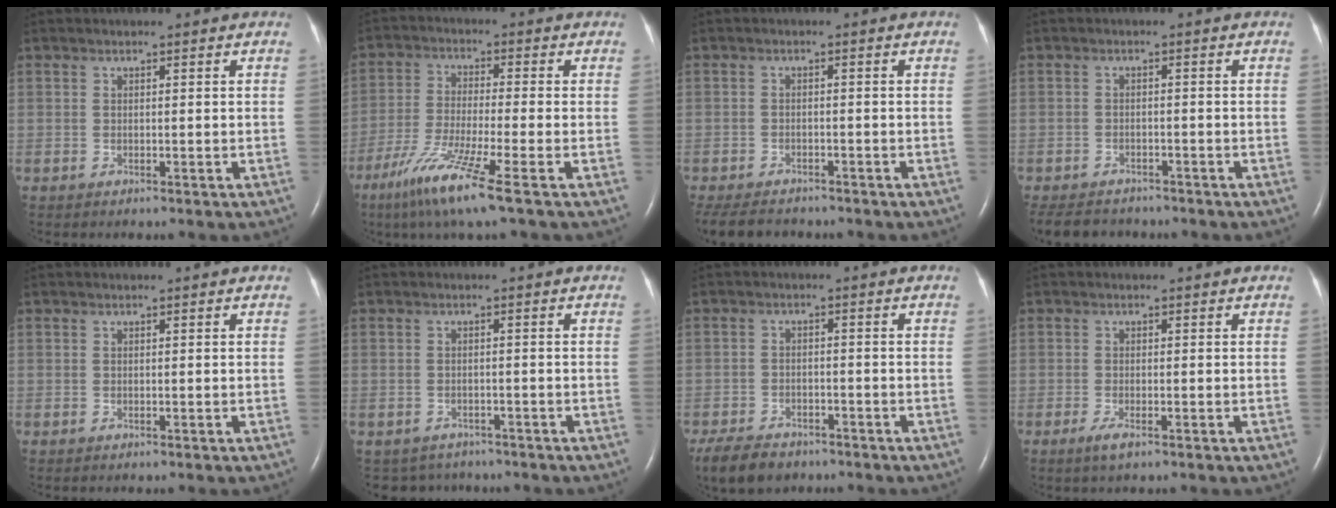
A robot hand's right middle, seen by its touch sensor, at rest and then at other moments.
{"total": 10.1, "force": [-5.8, -0.8, 8.2], "torque": [-0.164, -0.036, -0.113]}
{"total": 7.8, "force": [-6.8, 2.7, 2.8], "torque": [-0.051, -0.009, -0.099]}
{"total": 7.7, "force": [-6.8, 3.1, 2.1], "torque": [-0.039, -0.006, -0.094]}
{"total": 0.0}
{"total": 4.5, "force": [-3.8, 2.3, -0.2], "torque": [0.002, 0.004, -0.052]}
{"total": 8.1, "force": [-6.2, 4.0, 3.3], "torque": [-0.064, -0.009, -0.101]}
{"total": 1.9, "force": [-1.1, 0.4, 1.5], "torque": [-0.035, -0.005, -0.021]}